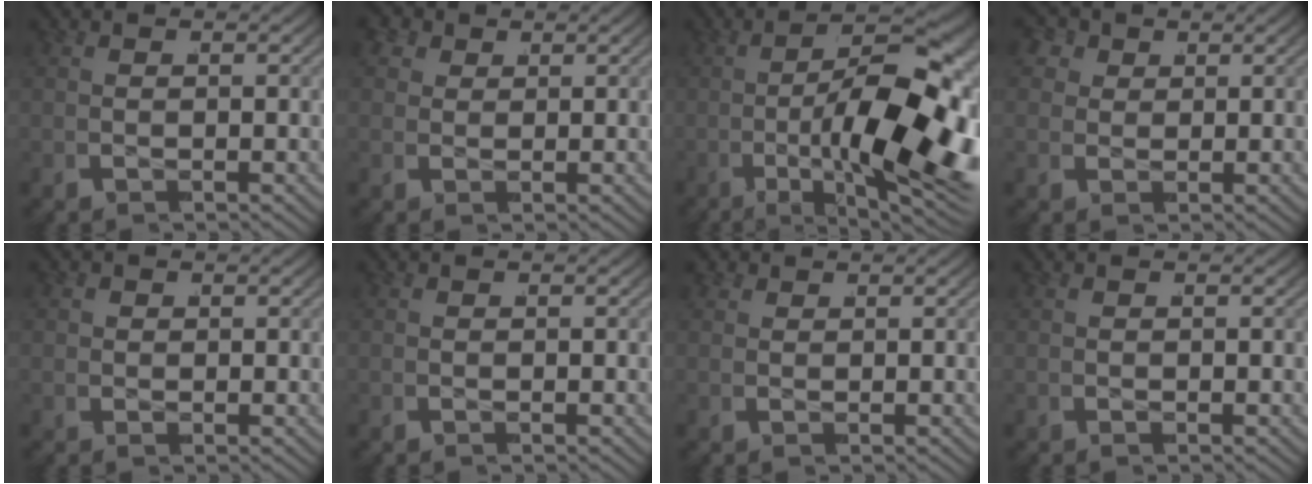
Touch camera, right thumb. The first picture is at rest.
{"total": 2.9, "force": [1.4, 2.4, 1.1], "torque": [-0.024, -0.008, 0.021]}
{"total": 17.7, "force": [-3.0, 8.0, 15.5], "torque": [-0.256, -0.030, -0.033]}
{"total": 4.3, "force": [1.6, 3.6, 1.8], "torque": [-0.042, -0.009, 0.025]}
{"total": 1.0, "force": [0.2, 0.9, 0.4], "torque": [-0.009, -0.008, 0.007]}
{"total": 0.0}
{"total": 1.3, "force": [1.1, 0.6, 0.1], "torque": [0.000, -0.004, 0.019]}
{"total": 0.0}